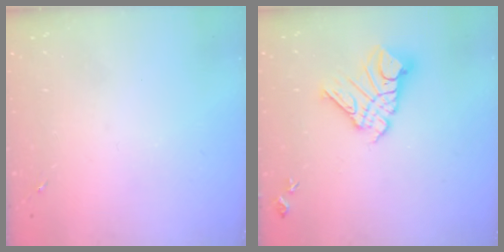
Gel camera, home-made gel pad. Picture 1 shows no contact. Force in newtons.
{"total": 14.1, "press": 14.1, "slide": 1.4}